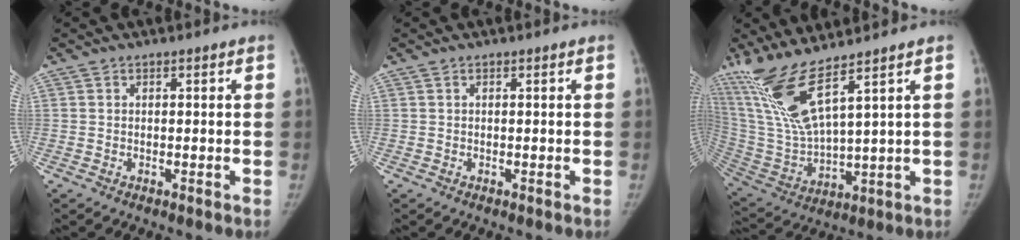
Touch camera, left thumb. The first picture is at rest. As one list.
[{"total": 0.0}, {"total": 13.7, "force": [9.5, 1.1, 9.8], "torque": [-0.220, -0.059, 0.206]}]